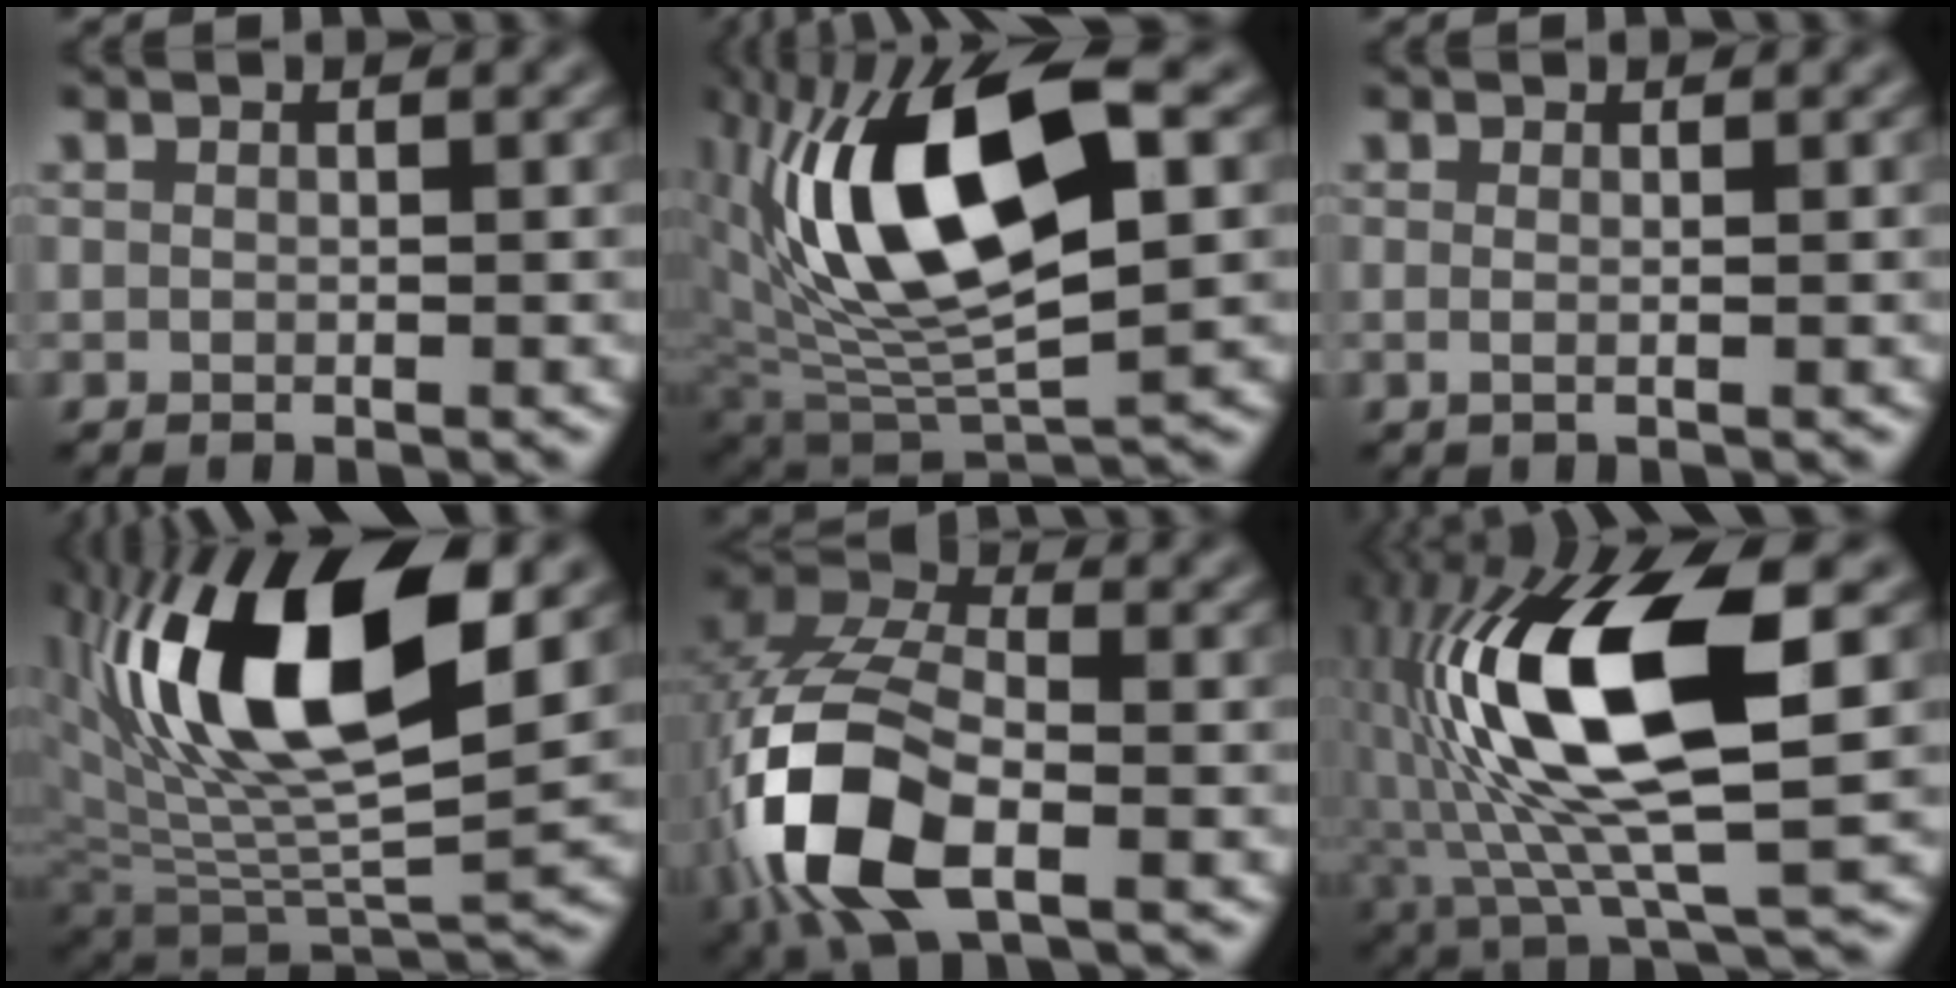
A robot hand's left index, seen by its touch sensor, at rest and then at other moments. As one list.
[{"total": 13.8, "force": [2.6, 5.9, 12.2], "torque": [-0.223, 0.007, 0.043]}, {"total": 0.7, "force": [0.1, 0.0, 0.7], "torque": [-0.015, -0.005, -0.003]}, {"total": 14.3, "force": [4.9, 6.0, 12.0], "torque": [-0.219, 0.004, 0.088]}, {"total": 11.2, "force": [-3.7, 5.7, 8.9], "torque": [-0.200, 0.002, -0.082]}, {"total": 14.3, "force": [1.3, 4.8, 13.4], "torque": [-0.260, 0.005, 0.018]}]